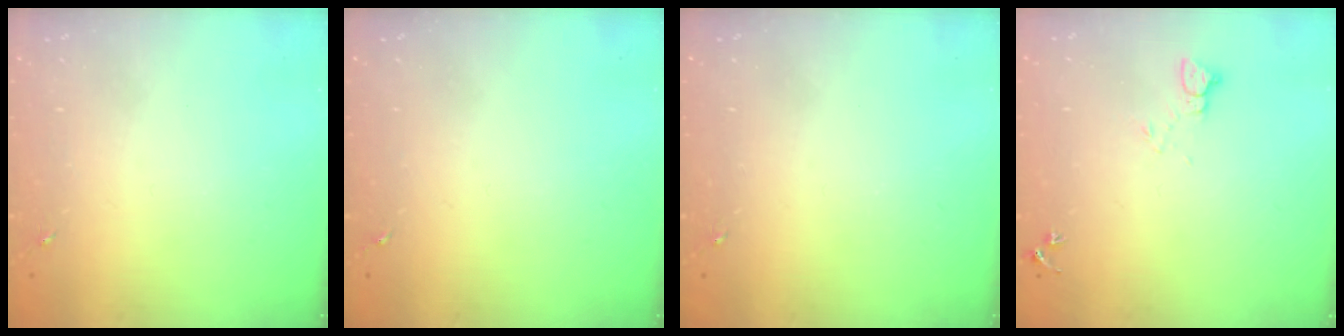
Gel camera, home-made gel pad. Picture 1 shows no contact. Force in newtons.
{"total": 0.0}
{"total": 0.0}
{"total": 4.4, "press": 4.3, "slide": 0.4}